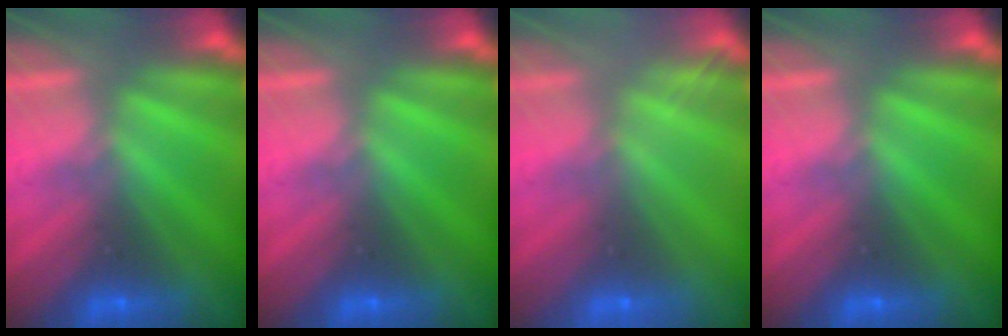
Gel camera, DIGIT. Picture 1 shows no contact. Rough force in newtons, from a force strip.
{"total": 0.0}
{"total": 2.1}
{"total": 0.0}